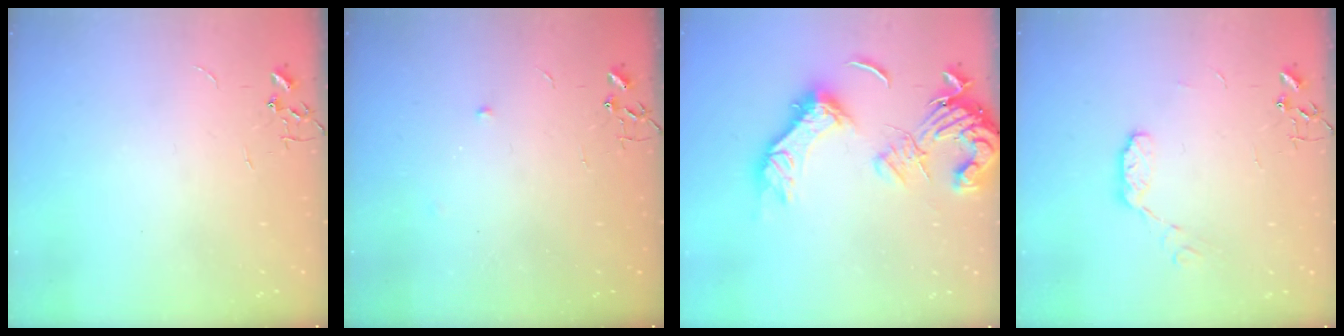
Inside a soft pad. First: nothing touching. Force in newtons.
{"total": 3.8, "press": 3.7, "slide": 1.1}
{"total": 17.9, "press": 17.8, "slide": 2.3}
{"total": 6.8, "press": 6.8, "slide": 0.5}